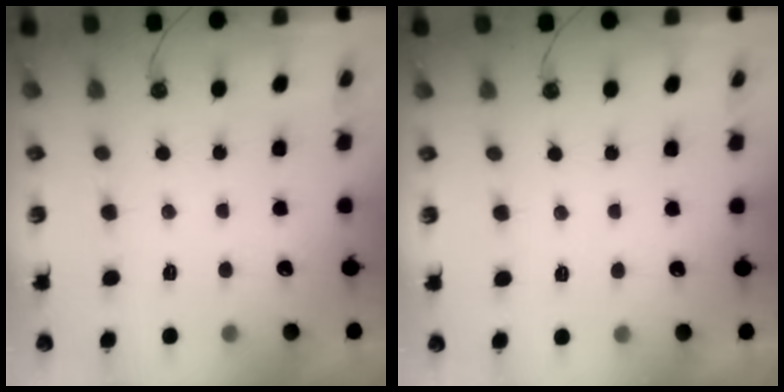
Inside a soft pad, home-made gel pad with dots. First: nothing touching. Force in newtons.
{"total": 2.9, "press": 2.9, "slide": 0.5}